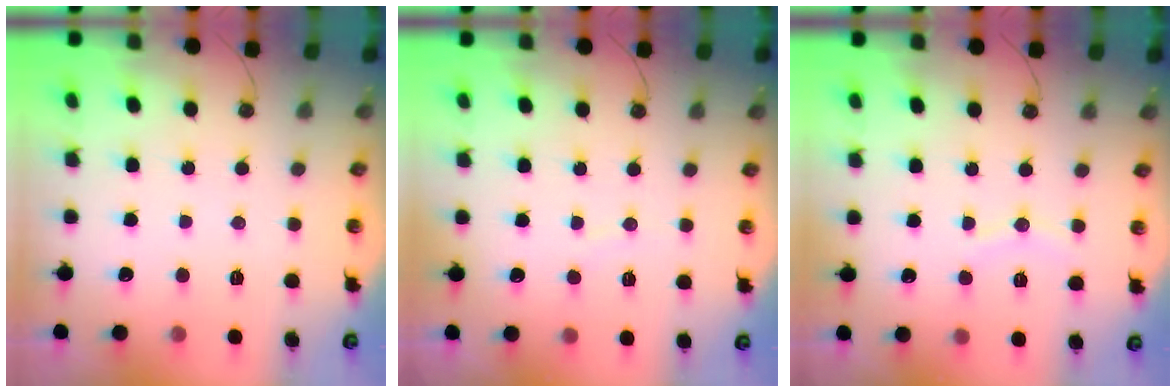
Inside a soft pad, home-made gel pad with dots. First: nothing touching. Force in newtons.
{"total": 3.2, "press": 3.2, "slide": 0.3}
{"total": 5.8, "press": 5.8, "slide": 0.5}